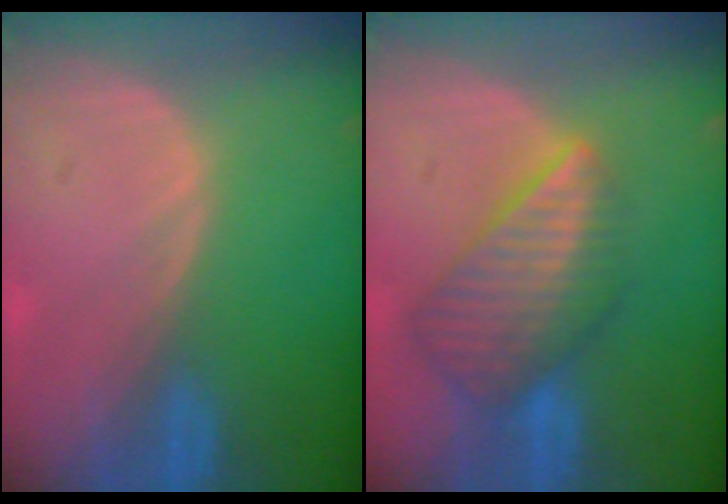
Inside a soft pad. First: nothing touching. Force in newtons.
{"total": 8.6, "press": 7.5, "slide": 4.1}